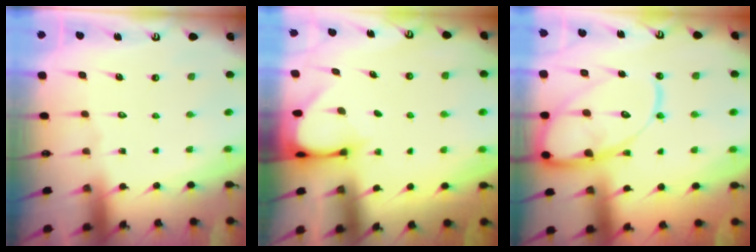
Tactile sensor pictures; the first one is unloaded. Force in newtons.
{"total": 3.3, "press": 3.3, "slide": 0.3}
{"total": 17.7, "press": 17.6, "slide": 1.8}